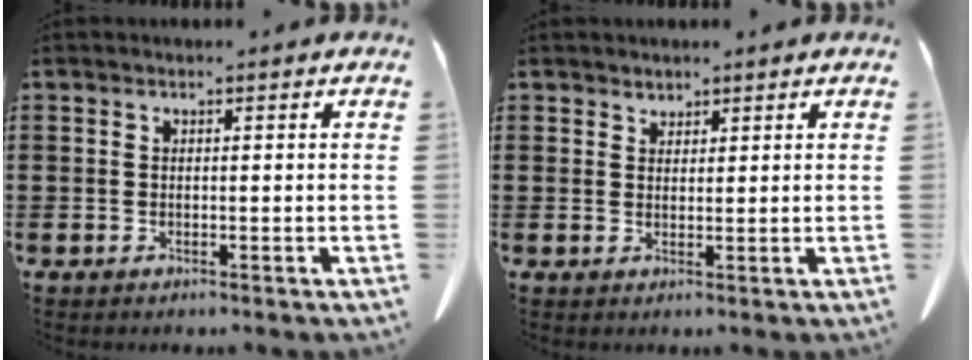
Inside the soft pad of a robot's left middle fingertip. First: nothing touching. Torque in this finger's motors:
{"motor_torque": [0.16, 0.17, -0.03, -0.01]}